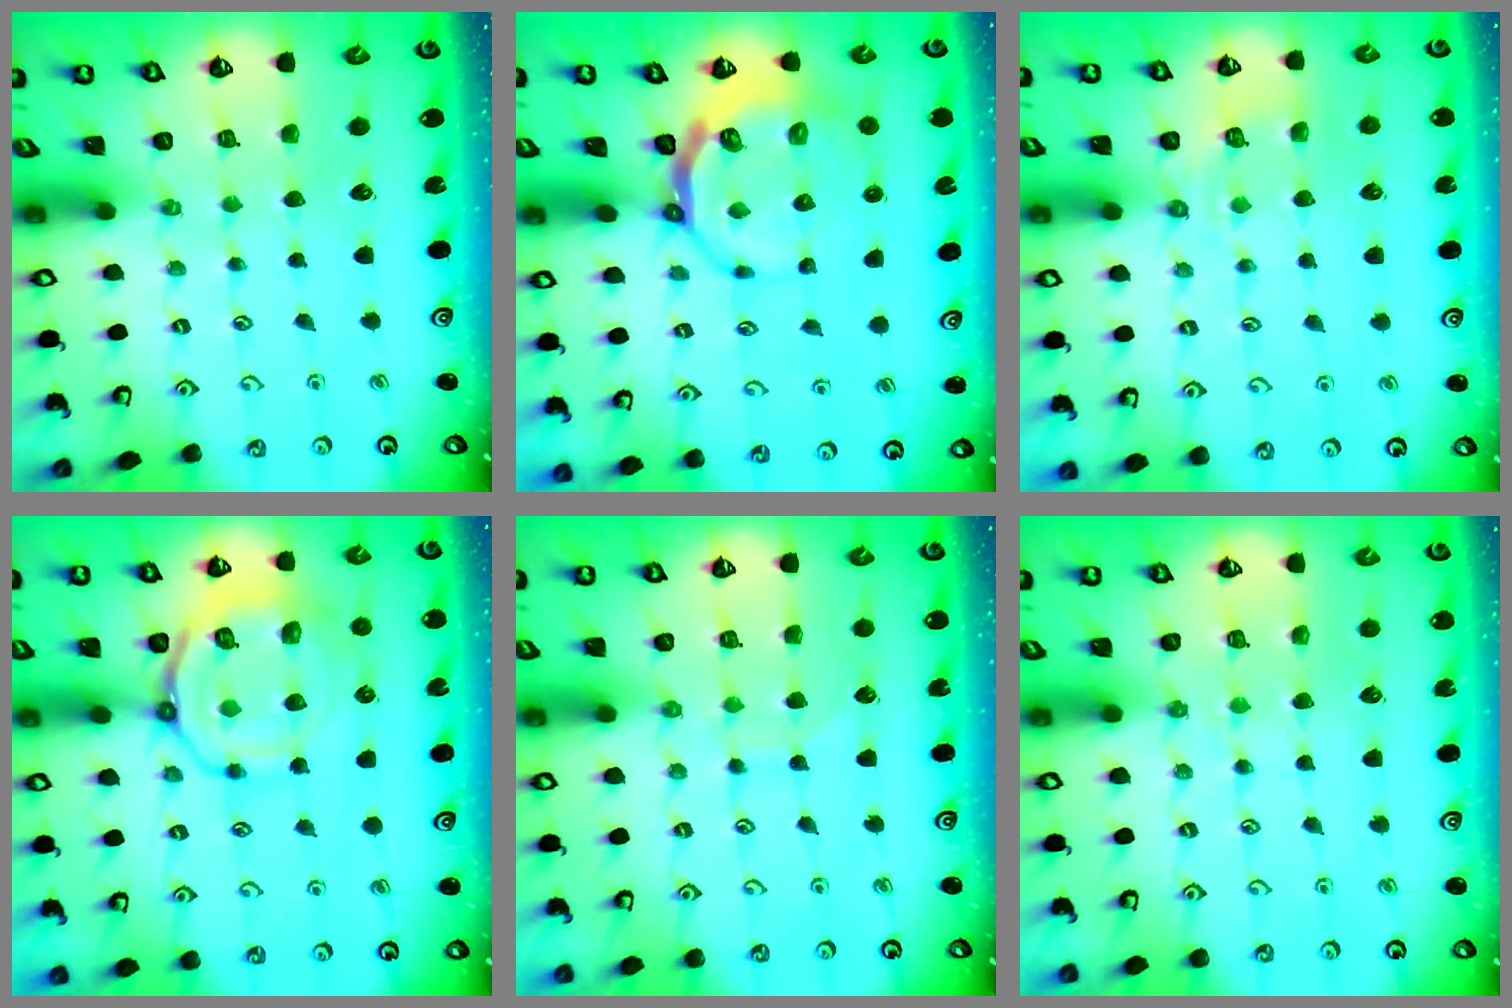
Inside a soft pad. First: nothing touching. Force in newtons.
{"total": 7.4, "press": 6.6, "slide": 3.5}
{"total": 4.8, "press": 4.5, "slide": 1.5}
{"total": 13.7, "press": 13.6, "slide": 1.5}
{"total": 5.7, "press": 5.7, "slide": 0.6}
{"total": 7.4, "press": 7.3, "slide": 0.8}